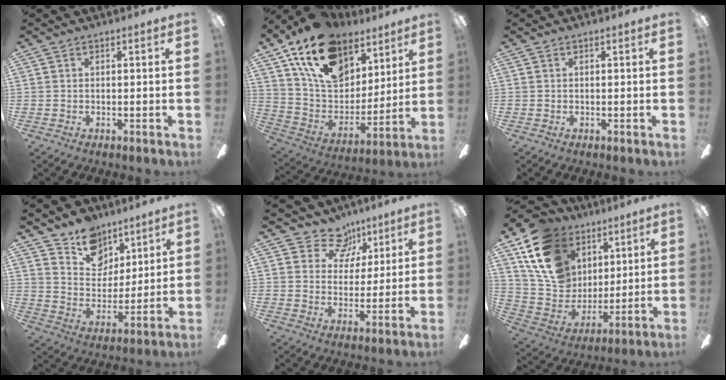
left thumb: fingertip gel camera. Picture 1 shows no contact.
{"total": 20.9, "force": [13.5, 12.2, 10.2], "torque": [-0.185, -0.067, 0.250]}
{"total": 0.0}
{"total": 12.9, "force": [9.4, 8.3, 3.1], "torque": [-0.051, -0.063, 0.181]}
{"total": 10.4, "force": [6.6, 7.3, 3.1], "torque": [-0.047, -0.036, 0.125]}
{"total": 19.3, "force": [9.2, 14.6, 8.8], "torque": [-0.176, -0.028, 0.179]}